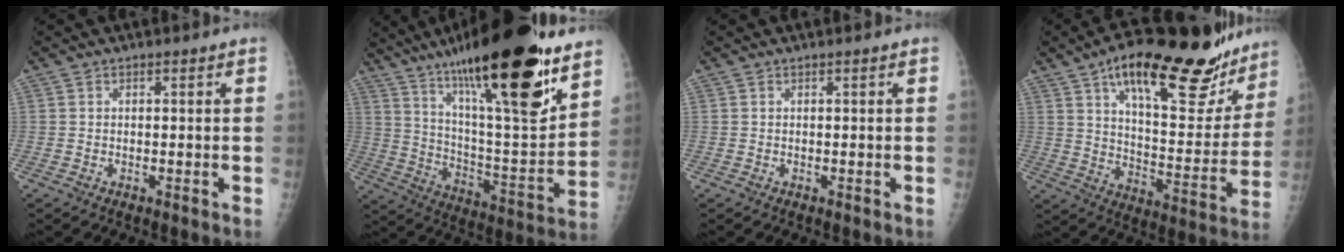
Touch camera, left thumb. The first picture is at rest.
{"total": 29.7, "force": [18.5, 6.7, 22.2], "torque": [-0.338, -0.066, 0.308]}
{"total": 0.0}
{"total": 28.6, "force": [18.9, 10.2, 18.9], "torque": [-0.235, -0.060, 0.276]}